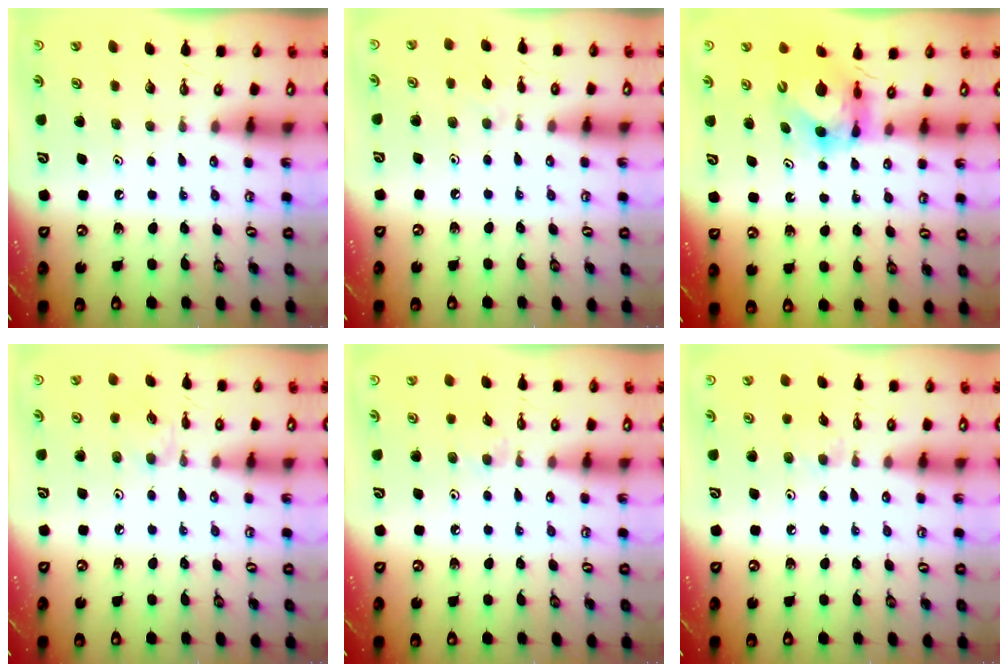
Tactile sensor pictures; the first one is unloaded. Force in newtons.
{"total": 5.7, "press": 5.6, "slide": 0.8}
{"total": 7.2, "press": 7.2, "slide": 0.8}
{"total": 2.4, "press": 2.4, "slide": 0.3}
{"total": 2.7, "press": 2.6, "slide": 0.4}
{"total": 2.7, "press": 2.6, "slide": 0.4}